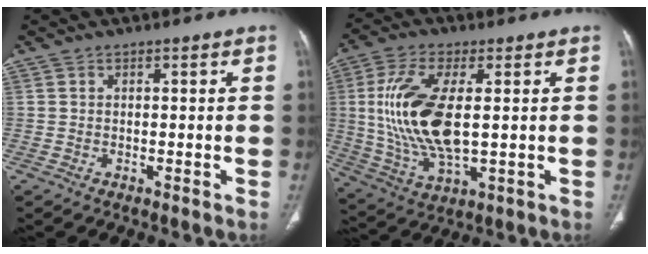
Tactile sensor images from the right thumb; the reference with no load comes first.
{"total": 16.6, "force": [1.5, 7.2, 14.8], "torque": [-0.315, -0.011, 0.036]}